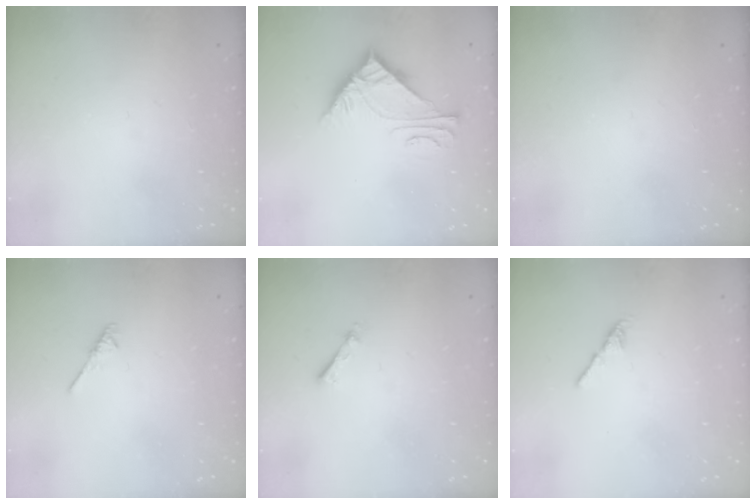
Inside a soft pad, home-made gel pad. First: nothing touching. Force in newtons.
{"total": 7.3, "press": 7.3, "slide": 0.5}
{"total": 0.0}
{"total": 1.9, "press": 1.8, "slide": 0.5}
{"total": 2.7, "press": 2.7, "slide": 0.4}
{"total": 2.4, "press": 2.3, "slide": 0.8}